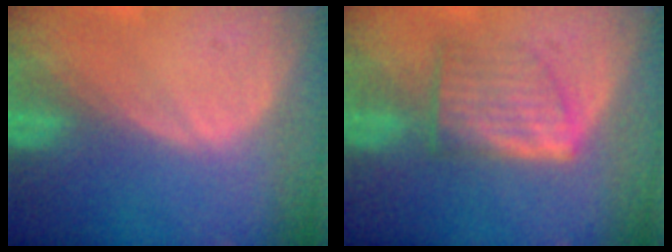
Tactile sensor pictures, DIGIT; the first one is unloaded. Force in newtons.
{"total": 6.1, "press": 5.8, "slide": 1.7}